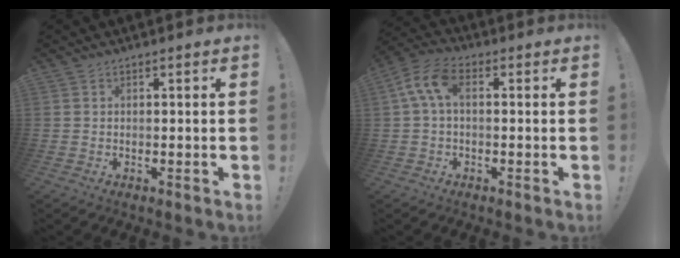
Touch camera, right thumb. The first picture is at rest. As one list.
[{"total": 8.1, "force": [1.5, 4.1, 6.8], "torque": [-0.143, 0.005, 0.033]}]